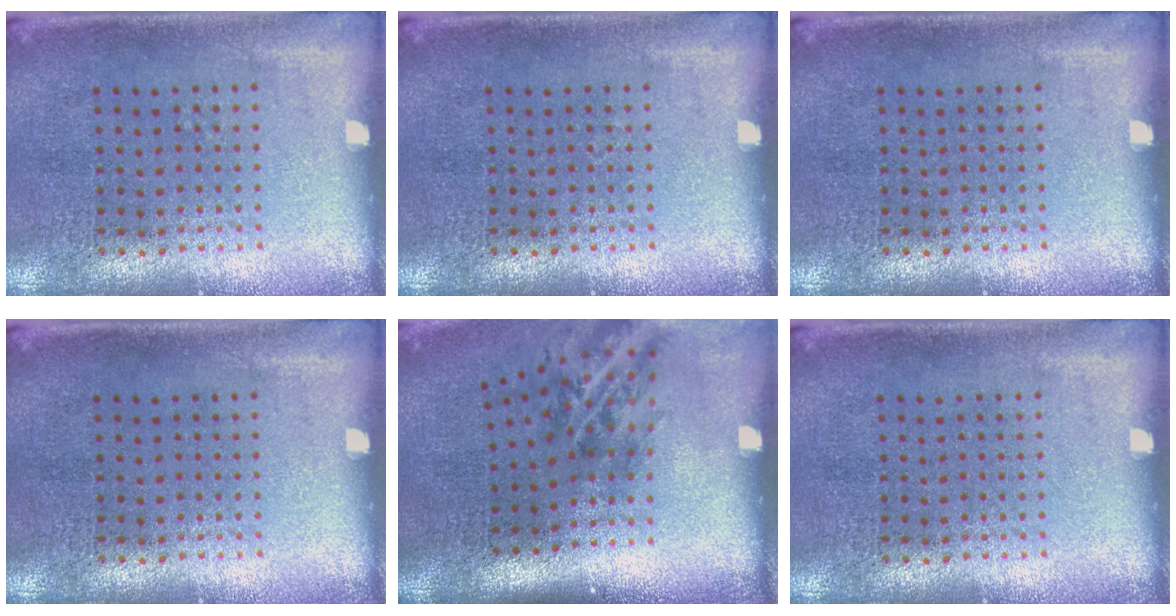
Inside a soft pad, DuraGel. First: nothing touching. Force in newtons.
{"total": 0.0}
{"total": 0.0}
{"total": 0.0}
{"total": 1.7, "press": 1.1, "slide": 1.3}
{"total": 0.0}